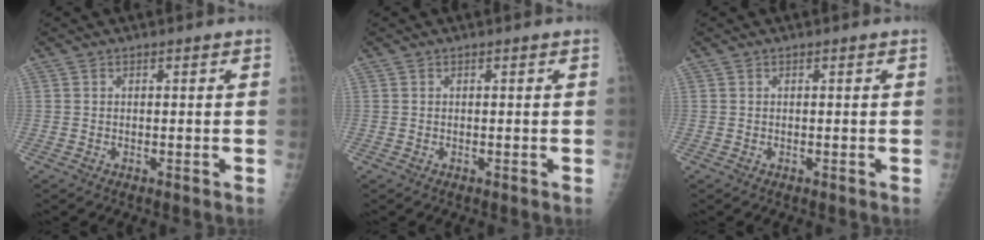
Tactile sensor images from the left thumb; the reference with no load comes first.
{"total": 0.0}
{"total": 0.0}